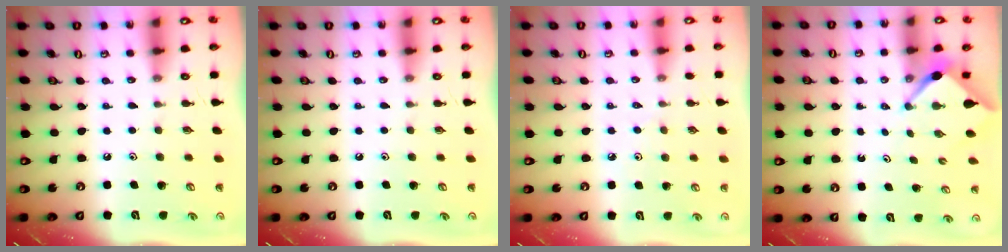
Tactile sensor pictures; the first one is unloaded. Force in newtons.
{"total": 0.0}
{"total": 3.6, "press": 3.5, "slide": 0.7}
{"total": 2.4, "press": 2.4, "slide": 0.1}